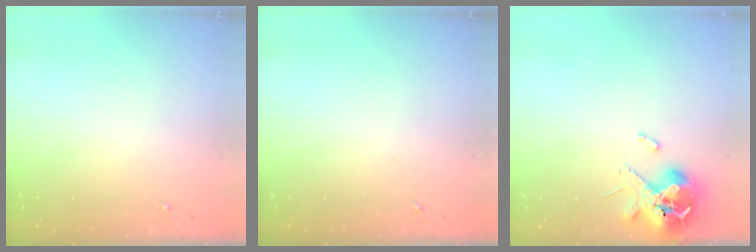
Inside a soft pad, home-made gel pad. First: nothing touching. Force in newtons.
{"total": 0.0}
{"total": 10.7, "press": 10.6, "slide": 1.4}